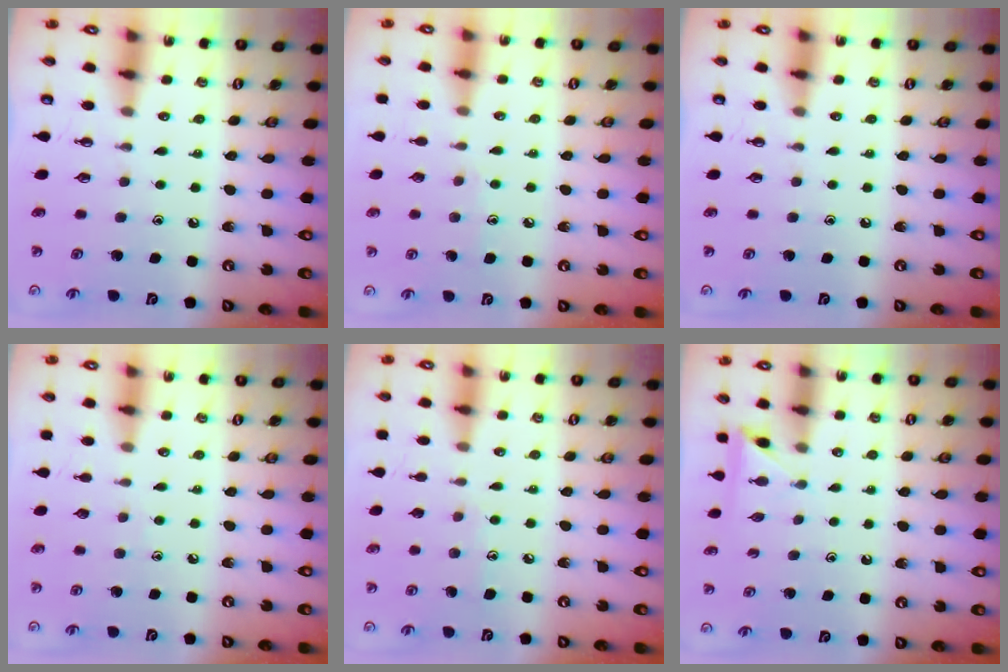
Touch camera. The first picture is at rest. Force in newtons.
{"total": 5.1, "press": 5.1, "slide": 0.6}
{"total": 0.0}
{"total": 3.2, "press": 3.1, "slide": 0.4}
{"total": 7.0, "press": 6.9, "slide": 0.6}
{"total": 2.7, "press": 2.7, "slide": 0.2}